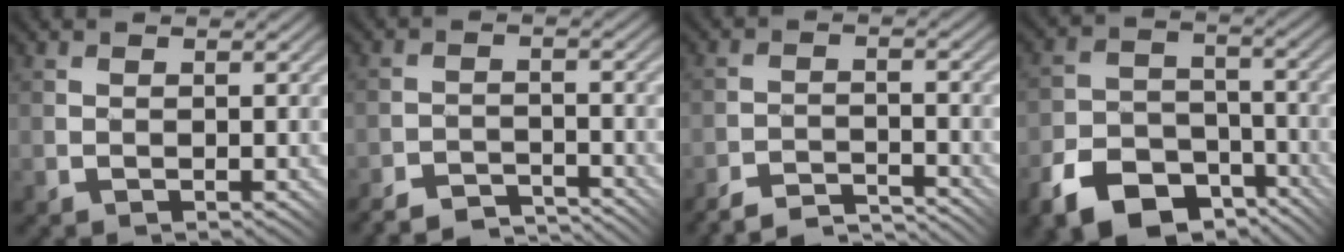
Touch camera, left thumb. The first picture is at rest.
{"total": 4.9, "force": [-4.9, 0.2, 0.7], "torque": [-0.010, 0.005, -0.089]}
{"total": 5.2, "force": [-5.1, -0.3, 0.9], "torque": [-0.018, 0.008, -0.094]}
{"total": 11.2, "force": [-7.4, 6.5, 5.4], "torque": [-0.119, -0.017, -0.131]}